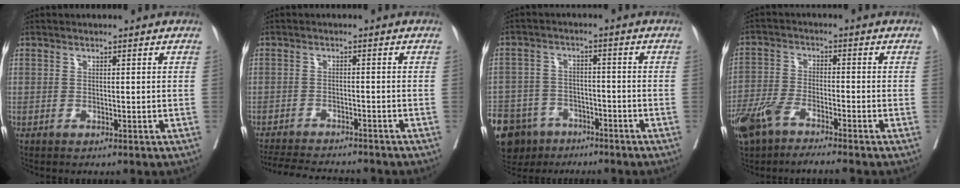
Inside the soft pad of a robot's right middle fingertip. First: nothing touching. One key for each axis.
{"total": 10.9, "fx": -10.1, "fy": 1.6, "fz": 3.7, "tx": -0.058, "ty": -0.007, "tz": -0.144}
{"total": 17.3, "fx": -11.4, "fy": 11.2, "fz": 6.6, "tx": -0.188, "ty": -0.008, "tz": -0.173}
{"total": 7.0, "fx": -5.3, "fy": 1.6, "fz": 4.3, "tx": -0.097, "ty": -0.010, "tz": -0.108}